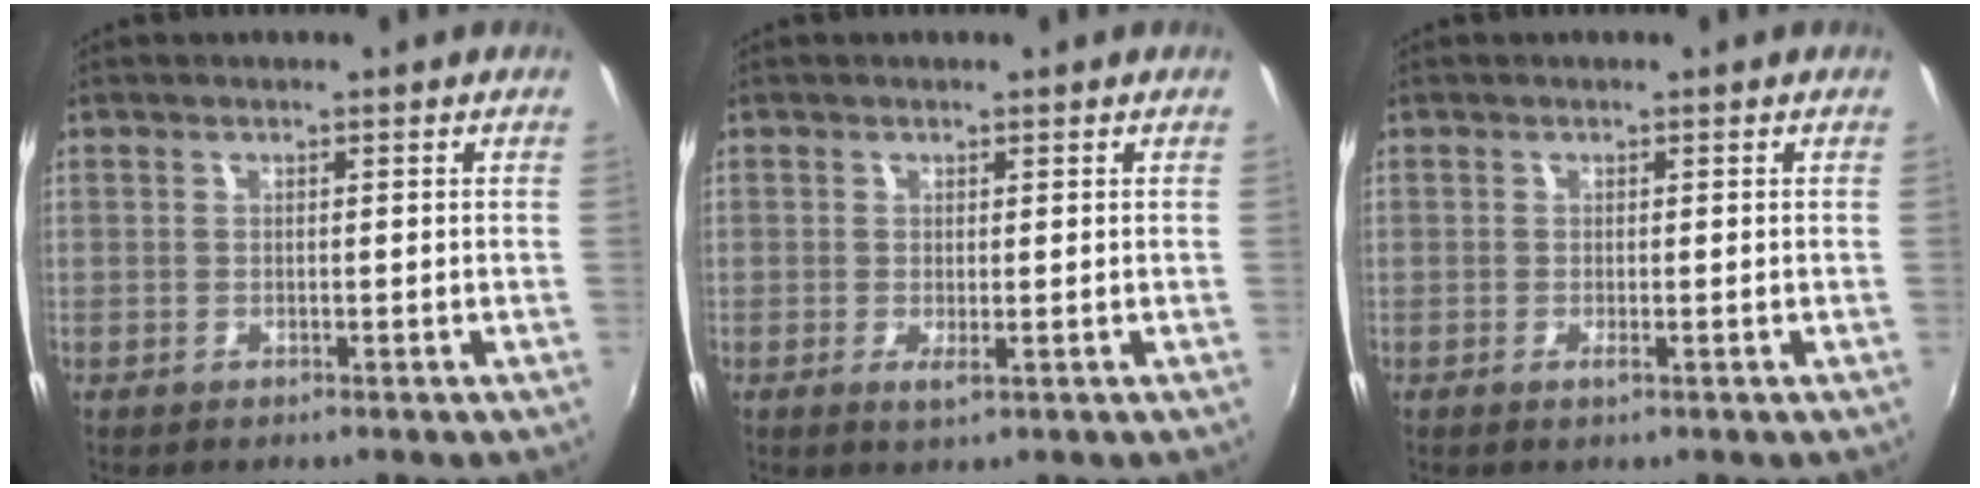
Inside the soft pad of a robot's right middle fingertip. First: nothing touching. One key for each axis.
{"total": 1.5, "fx": 0.0, "fy": 0.0, "fz": 1.5, "tx": -0.027, "ty": -0.004, "tz": -0.001}
{"total": 0.8, "fx": -0.2, "fy": -0.2, "fz": 0.7, "tx": -0.013, "ty": -0.001, "tz": -0.004}